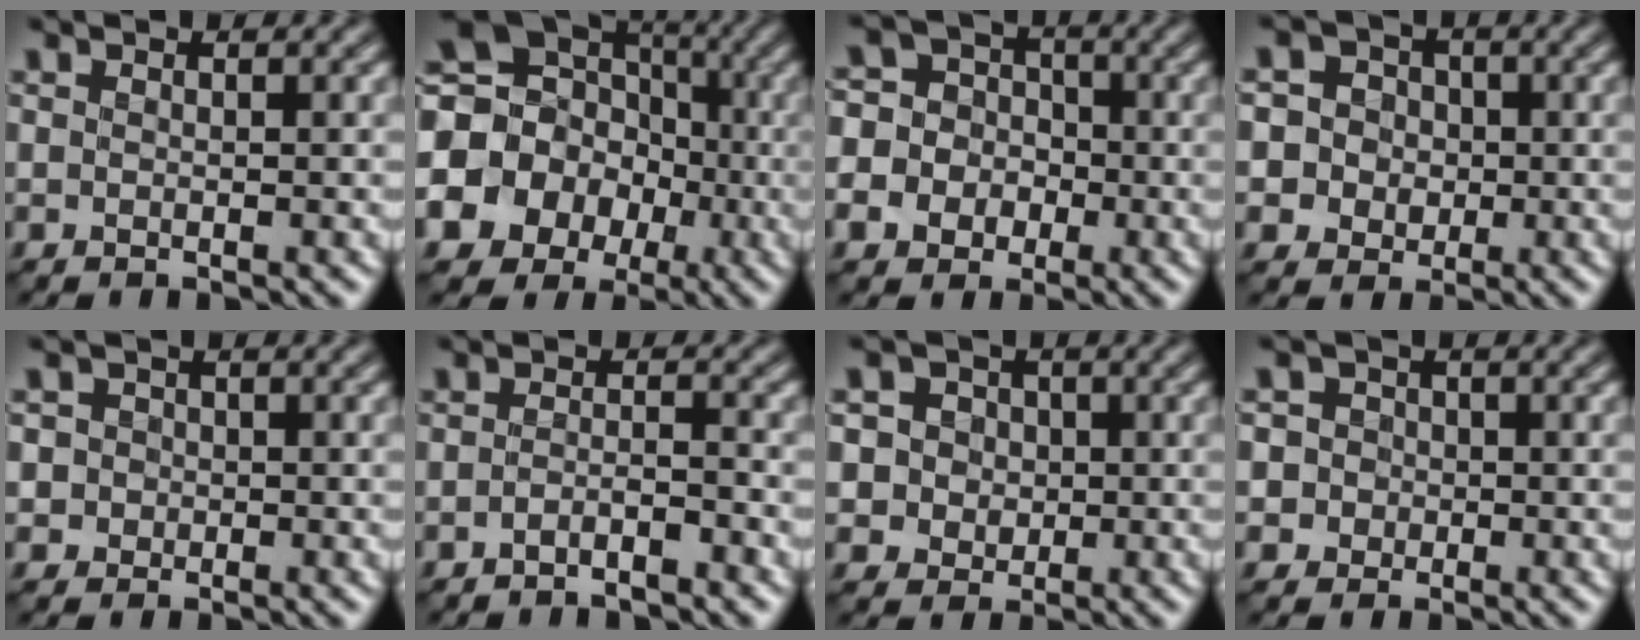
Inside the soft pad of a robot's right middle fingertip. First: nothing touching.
{"total": 18.3, "force": [-3.4, 16.9, 6.3], "torque": [-0.178, -0.004, -0.085]}
{"total": 8.3, "force": [-3.1, 7.5, 1.9], "torque": [-0.045, -0.004, -0.079]}
{"total": 6.6, "force": [0.5, 6.3, 1.8], "torque": [-0.033, 0.038, -0.014]}
{"total": 2.5, "force": [0.4, 2.4, 0.8], "torque": [0.009, 0.013, -0.005]}
{"total": 1.7, "force": [-1.2, 0.4, 1.2], "torque": [-0.021, 0.003, -0.024]}
{"total": 5.5, "force": [1.4, 4.9, 1.9], "torque": [-0.024, 0.027, 0.005]}
{"total": 4.1, "force": [0.3, 4.0, 1.2], "torque": [0.000, 0.033, -0.020]}